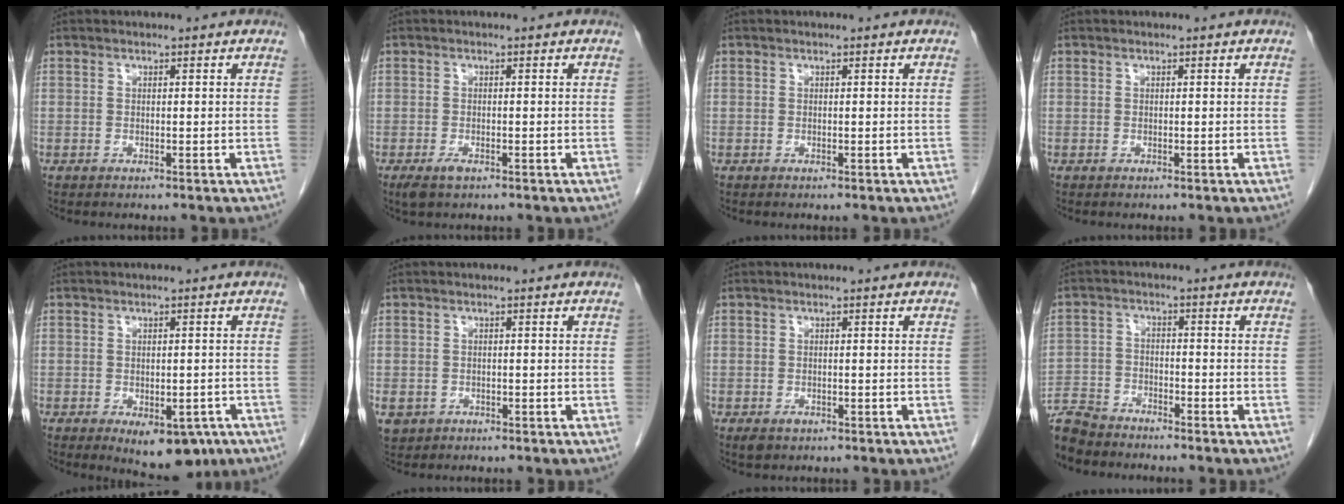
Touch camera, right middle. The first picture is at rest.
{"total": 2.2, "force": [-1.3, 0.9, 1.6], "torque": [-0.037, -0.004, -0.017]}
{"total": 0.0}
{"total": 0.0}
{"total": 8.0, "force": [-4.3, 4.3, 5.3], "torque": [-0.048, -0.001, -0.050]}
{"total": 4.2, "force": [-1.9, 3.6, 1.1], "torque": [-0.026, 0.000, -0.026]}
{"total": 1.5, "force": [-0.8, 0.9, 0.9], "torque": [-0.017, -0.001, -0.006]}
{"total": 7.6, "force": [-7.2, 2.2, 1.4], "torque": [-0.030, -0.009, -0.136]}